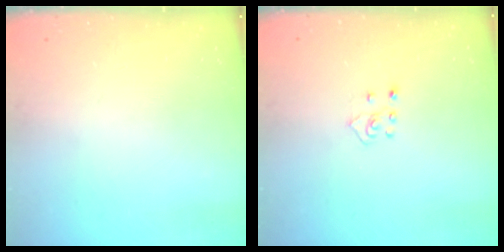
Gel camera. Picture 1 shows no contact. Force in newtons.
{"total": 2.3, "press": 2.3, "slide": 0.5}